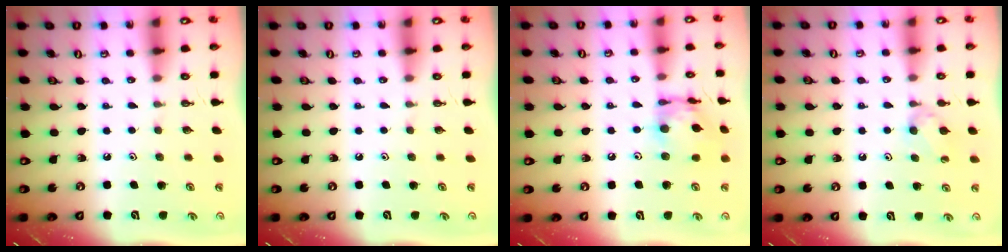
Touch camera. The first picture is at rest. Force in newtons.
{"total": 0.0}
{"total": 13.1, "press": 13.0, "slide": 1.0}
{"total": 4.8, "press": 4.7, "slide": 0.8}